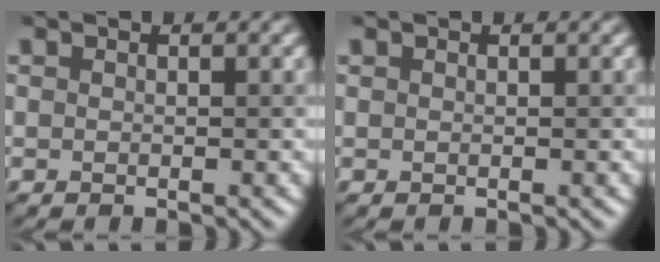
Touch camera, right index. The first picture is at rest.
{"total": 0.0}